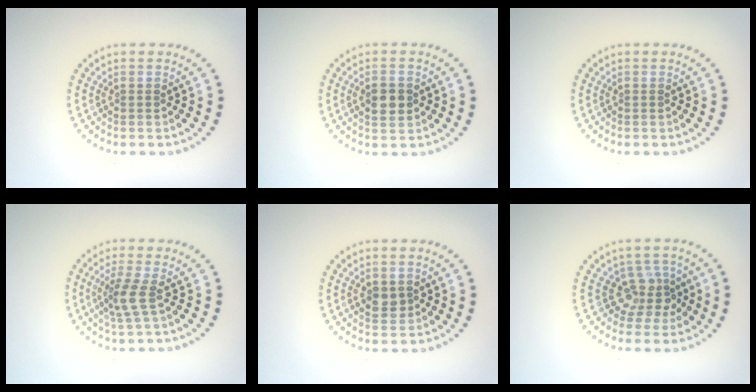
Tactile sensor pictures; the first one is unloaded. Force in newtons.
{"total": 2.4, "press": 2.4, "slide": 0.2}
{"total": 0.0}
{"total": 2.4, "press": 1.9, "slide": 1.5}
{"total": 1.8, "press": 1.8, "slide": 0.1}
{"total": 2.9, "press": 2.1, "slide": 2.0}